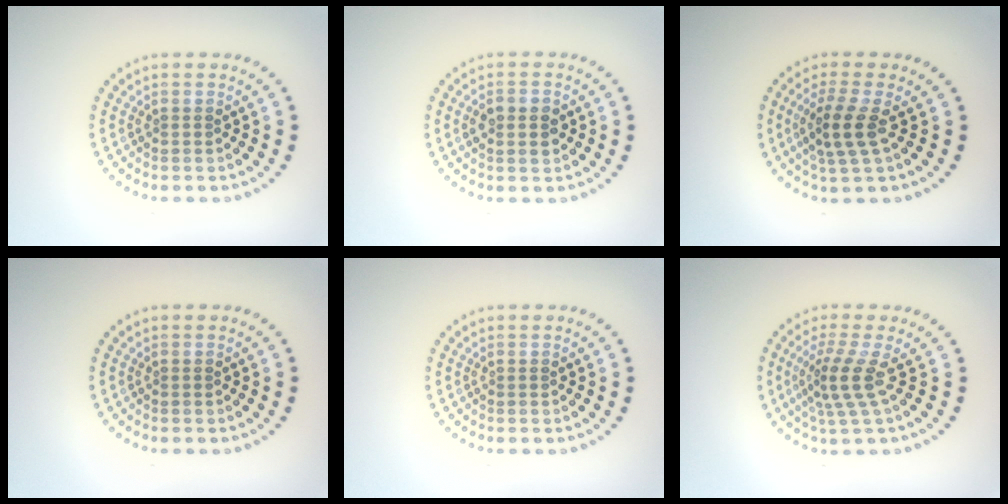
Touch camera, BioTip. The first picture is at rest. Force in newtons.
{"total": 2.3, "press": 2.3, "slide": 0.1}
{"total": 3.4, "press": 2.9, "slide": 1.7}
{"total": 0.0}
{"total": 0.0}
{"total": 3.4, "press": 2.4, "slide": 2.5}